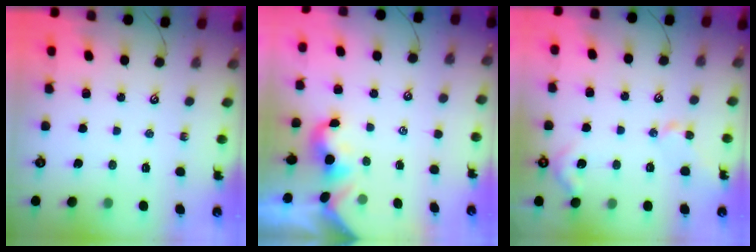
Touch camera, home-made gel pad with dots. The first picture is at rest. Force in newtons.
{"total": 1.9, "press": 1.9, "slide": 0.3}
{"total": 5.2, "press": 5.1, "slide": 0.9}